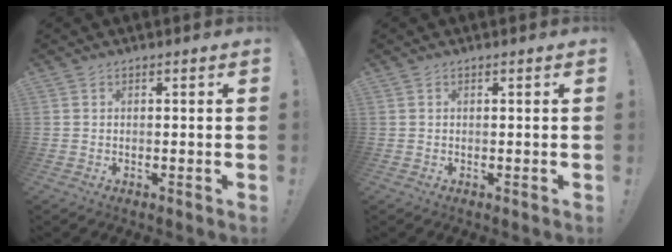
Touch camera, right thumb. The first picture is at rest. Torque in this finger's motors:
{"motor_torque": [0.01, 0.01, 0.00, 0.00, 0.00]}